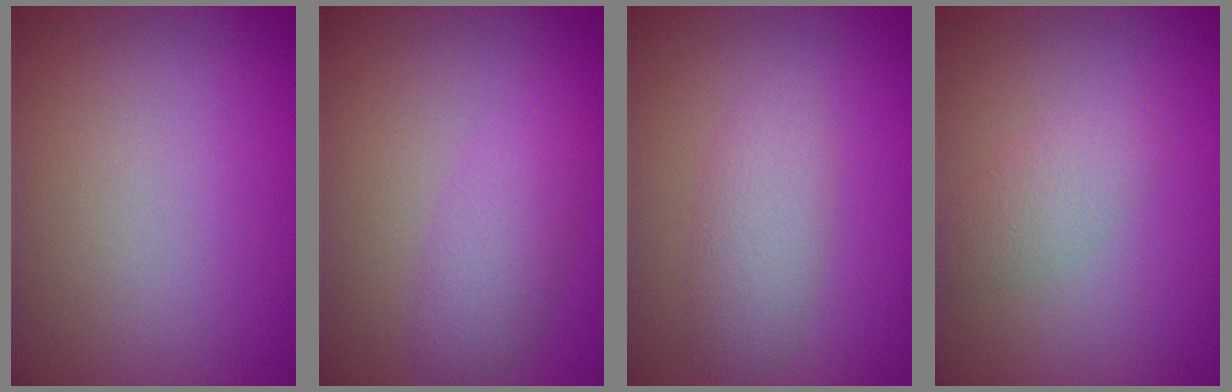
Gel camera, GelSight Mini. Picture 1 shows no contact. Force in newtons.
{"total": 2.7, "press": 2.7, "slide": 0.1}
{"total": 2.7, "press": 2.7, "slide": 0.0}
{"total": 1.8, "press": 1.8, "slide": 0.0}